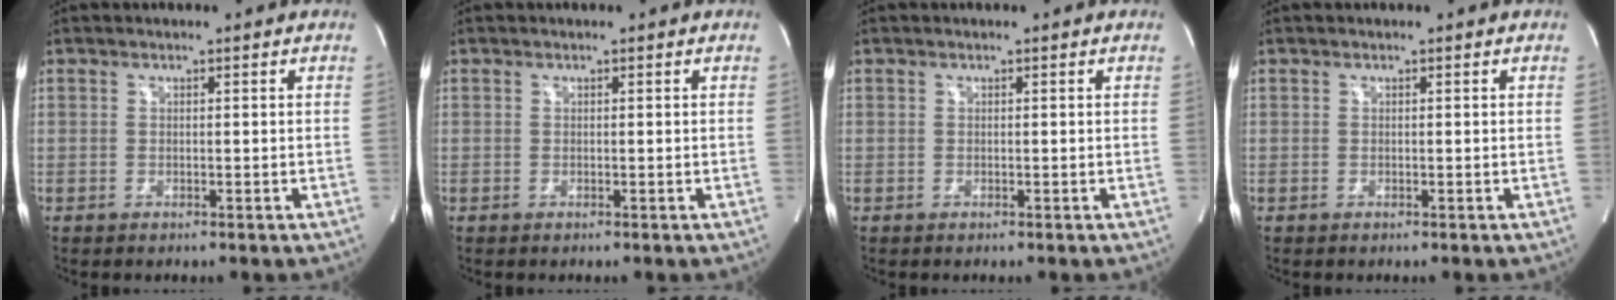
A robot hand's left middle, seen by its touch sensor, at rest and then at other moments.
{"total": 0.0}
{"total": 0.0}
{"total": 0.0}